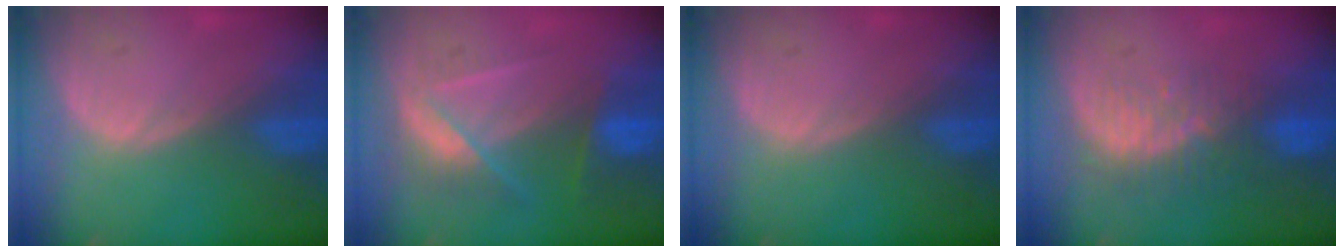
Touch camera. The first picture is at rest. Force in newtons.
{"total": 7.3, "press": 6.4, "slide": 3.5}
{"total": 0.0}
{"total": 8.1, "press": 7.0, "slide": 4.0}